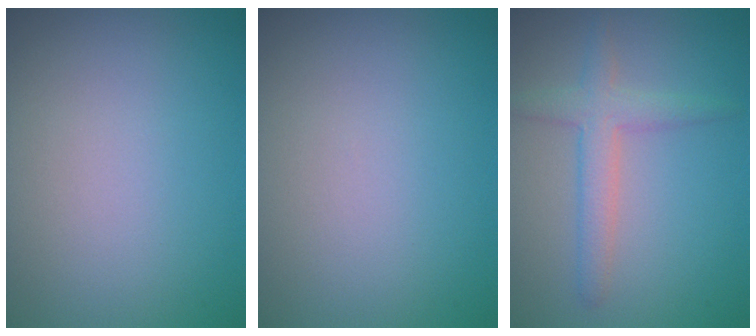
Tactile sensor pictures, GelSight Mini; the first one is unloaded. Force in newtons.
{"total": 0.0}
{"total": 2.9, "press": 2.9, "slide": 0.2}